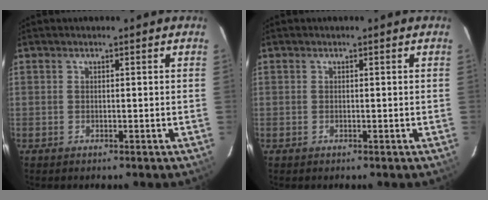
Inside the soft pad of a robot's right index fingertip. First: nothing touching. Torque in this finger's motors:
{"motor_torque": [-0.06, -0.04, -0.02, 0.01]}